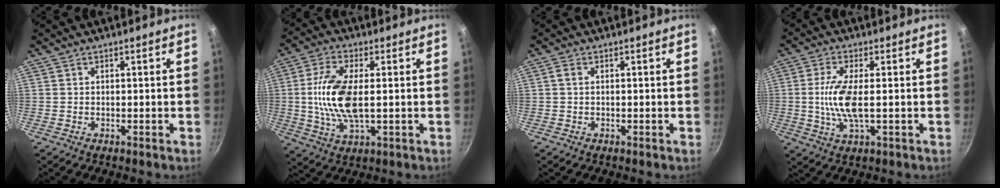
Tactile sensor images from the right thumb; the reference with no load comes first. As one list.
[{"total": 12.0, "force": [0.5, 5.4, 10.7], "torque": [-0.217, 0.003, 0.006]}, {"total": 1.1, "force": [0.2, 0.7, 0.8], "torque": [-0.017, 0.004, 0.002]}, {"total": 8.2, "force": [-0.1, 2.5, 7.8], "torque": [-0.170, -0.003, -0.005]}]